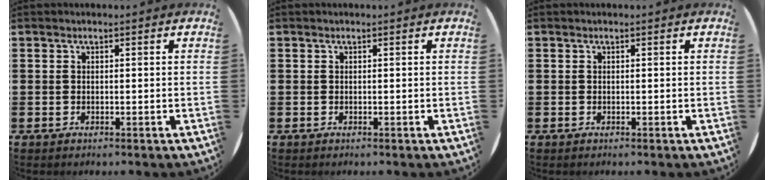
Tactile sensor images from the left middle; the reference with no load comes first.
{"total": 0.0}
{"total": 0.0}